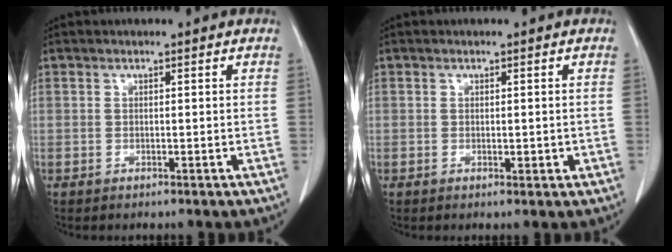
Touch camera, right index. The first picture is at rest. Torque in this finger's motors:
{"motor_torque": [0.03, 0.14, 0.07, 0.05]}